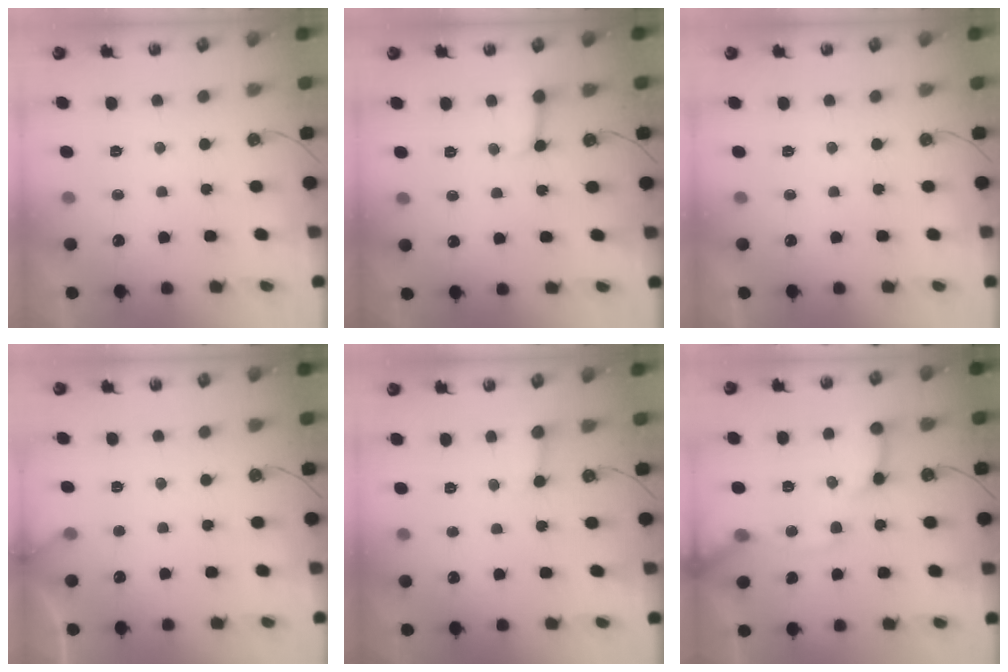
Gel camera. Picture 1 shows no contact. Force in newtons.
{"total": 3.7, "press": 3.7, "slide": 0.1}
{"total": 0.0}
{"total": 4.0, "press": 4.0, "slide": 0.3}
{"total": 3.5, "press": 3.5, "slide": 0.1}
{"total": 14.4, "press": 14.3, "slide": 1.7}